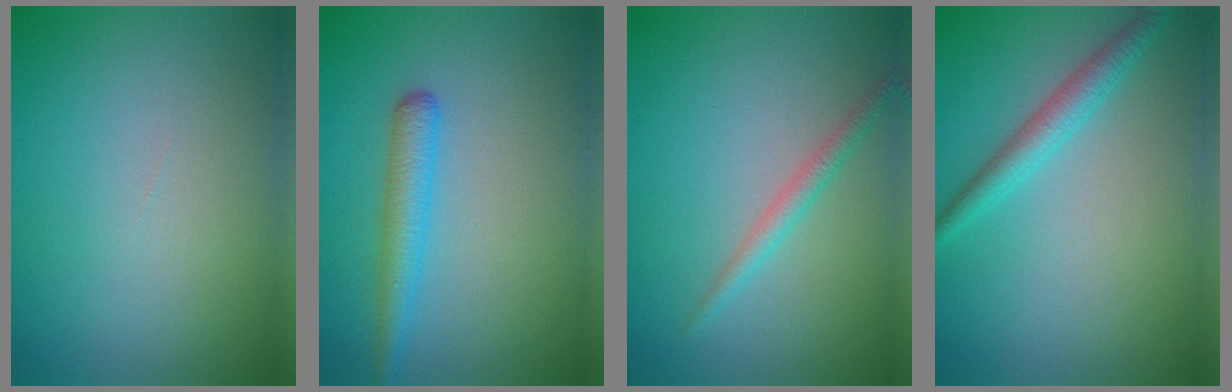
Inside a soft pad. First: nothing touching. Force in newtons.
{"total": 2.8, "press": 2.8, "slide": 0.1}
{"total": 1.6, "press": 1.6, "slide": 0.1}
{"total": 2.6, "press": 2.6, "slide": 0.1}